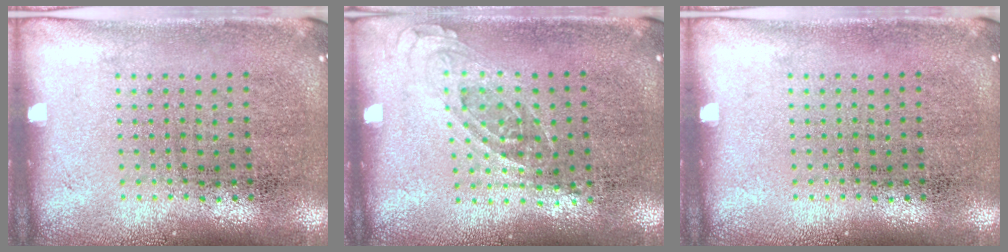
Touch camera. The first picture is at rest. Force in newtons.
{"total": 0.7, "press": 0.7, "slide": 0.3}
{"total": 0.0}